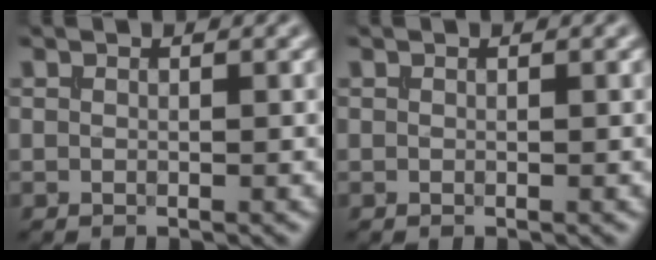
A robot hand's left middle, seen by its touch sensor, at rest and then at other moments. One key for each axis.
{"total": 0.0}